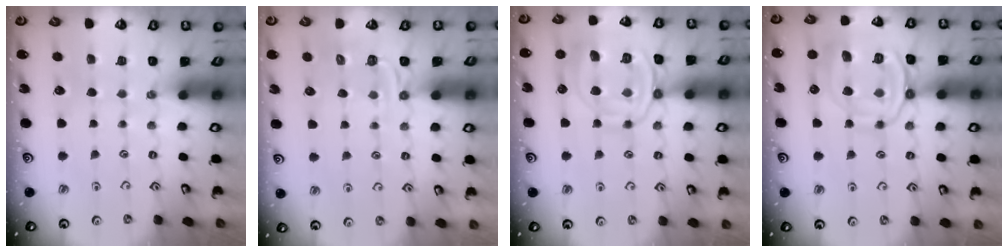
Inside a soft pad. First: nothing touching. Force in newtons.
{"total": 3.8, "press": 3.5, "slide": 1.5}
{"total": 13.9, "press": 13.8, "slide": 1.2}
{"total": 13.4, "press": 13.4, "slide": 1.2}